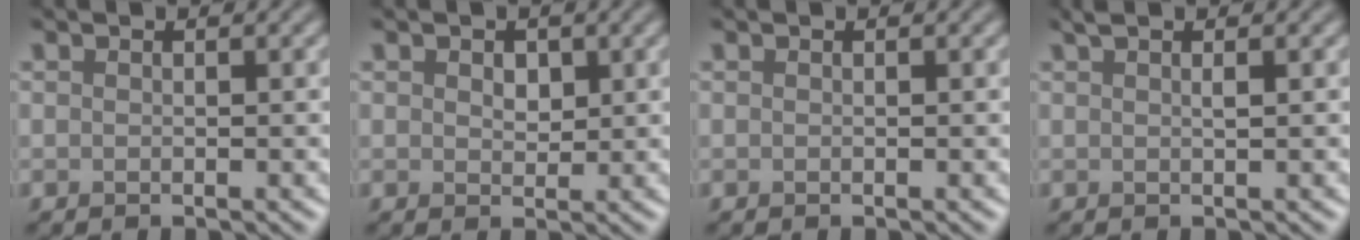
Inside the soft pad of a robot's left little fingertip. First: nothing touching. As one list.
[{"total": 1.2, "force": [0.5, 0.9, 0.6], "torque": [-0.010, -0.003, 0.011]}, {"total": 0.0}, {"total": 1.4, "force": [0.8, 0.4, 1.2], "torque": [-0.015, 0.004, 0.011]}]